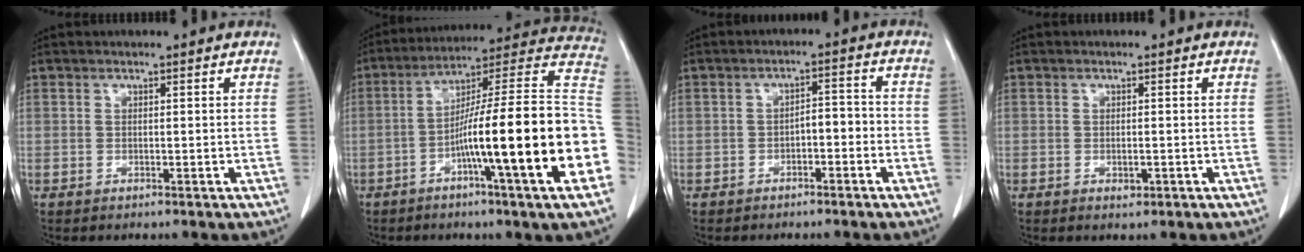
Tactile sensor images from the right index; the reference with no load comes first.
{"total": 24.2, "force": [-5.9, 0.1, 23.5], "torque": [-0.264, 0.014, -0.100]}
{"total": 3.3, "force": [-1.5, 1.4, 2.6], "torque": [-0.040, 0.016, -0.021]}
{"total": 1.2, "force": [-0.3, 0.6, 0.9], "torque": [-0.015, -0.002, -0.002]}